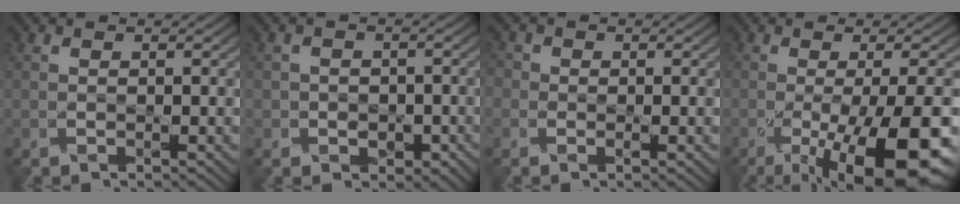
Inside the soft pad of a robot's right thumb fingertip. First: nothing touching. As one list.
[{"total": 3.7, "force": [-1.0, 3.5, 0.3], "torque": [-0.010, 0.009, -0.032]}, {"total": 2.3, "force": [-0.5, 1.9, 1.3], "torque": [-0.025, 0.002, -0.016]}, {"total": 14.8, "force": [-6.6, 4.0, 12.7], "torque": [-0.205, -0.025, -0.082]}]